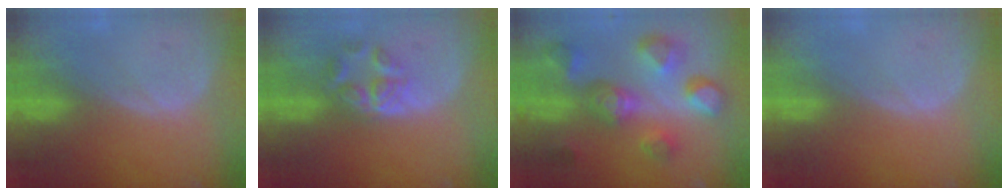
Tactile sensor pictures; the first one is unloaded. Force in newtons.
{"total": 5.9, "press": 5.0, "slide": 3.1}
{"total": 11.0, "press": 10.0, "slide": 4.6}
{"total": 0.0}